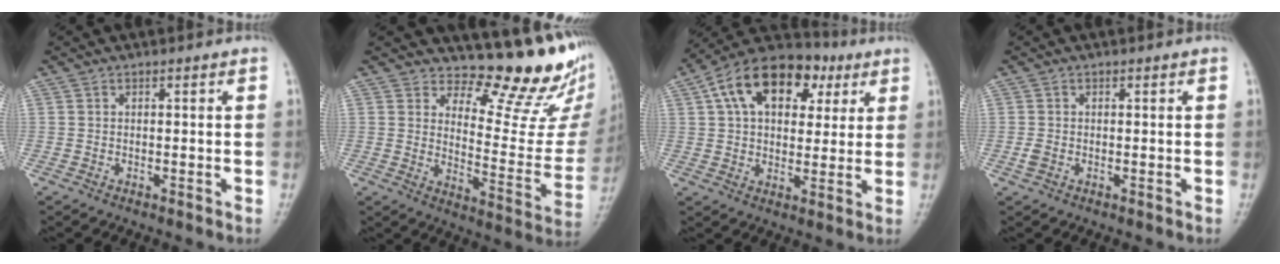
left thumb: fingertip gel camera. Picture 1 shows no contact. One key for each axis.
{"total": 14.1, "fx": 12.2, "fy": 4.1, "fz": 5.8, "tx": -0.034, "ty": -0.132, "tz": 0.159}
{"total": 18.0, "fx": 6.7, "fy": 11.3, "fz": 12.3, "tx": -0.173, "ty": 0.014, "tz": 0.100}
{"total": 1.5, "fx": -0.5, "fy": 1.0, "fz": 0.9, "tx": -0.025, "ty": 0.001, "tz": -0.011}